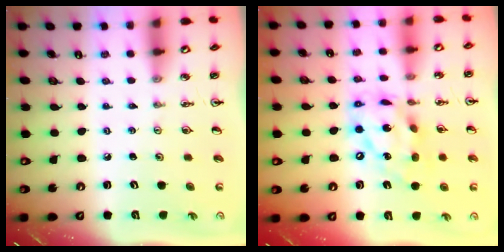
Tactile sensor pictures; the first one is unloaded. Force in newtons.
{"total": 16.0, "press": 16.0, "slide": 1.2}